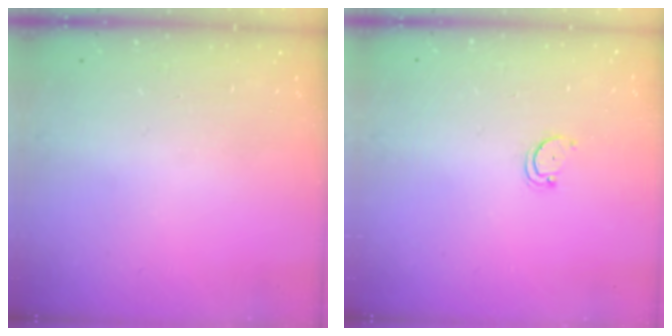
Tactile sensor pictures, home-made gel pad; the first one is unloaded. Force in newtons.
{"total": 2.3, "press": 2.3, "slide": 0.2}